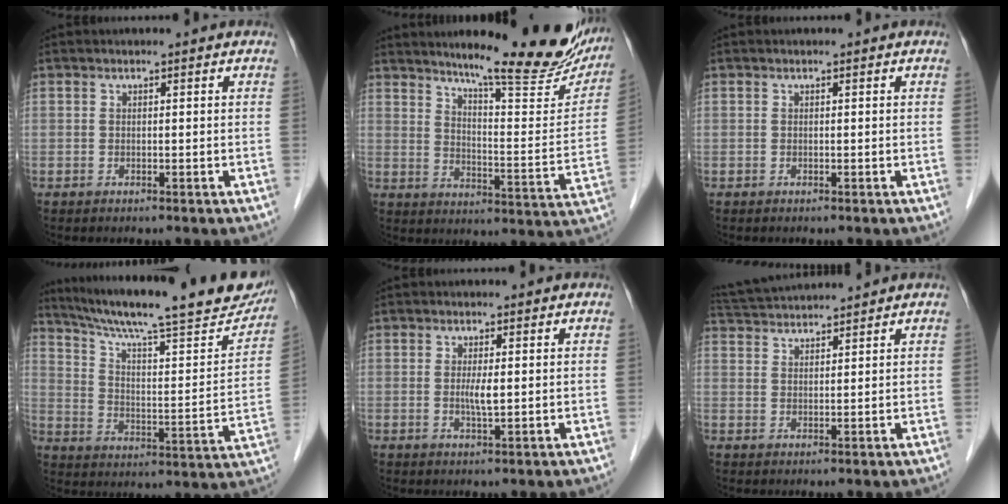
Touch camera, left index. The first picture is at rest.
{"total": 20.7, "force": [17.2, 2.5, 11.1], "torque": [-0.147, -0.047, 0.225]}
{"total": 0.0}
{"total": 26.7, "force": [22.4, 3.4, 14.1], "torque": [-0.221, -0.018, 0.307]}
{"total": 2.3, "force": [0.2, 0.3, 2.3], "torque": [-0.049, -0.004, 0.004]}
{"total": 7.7, "force": [7.5, -0.4, 1.8], "torque": [-0.042, 0.034, 0.127]}